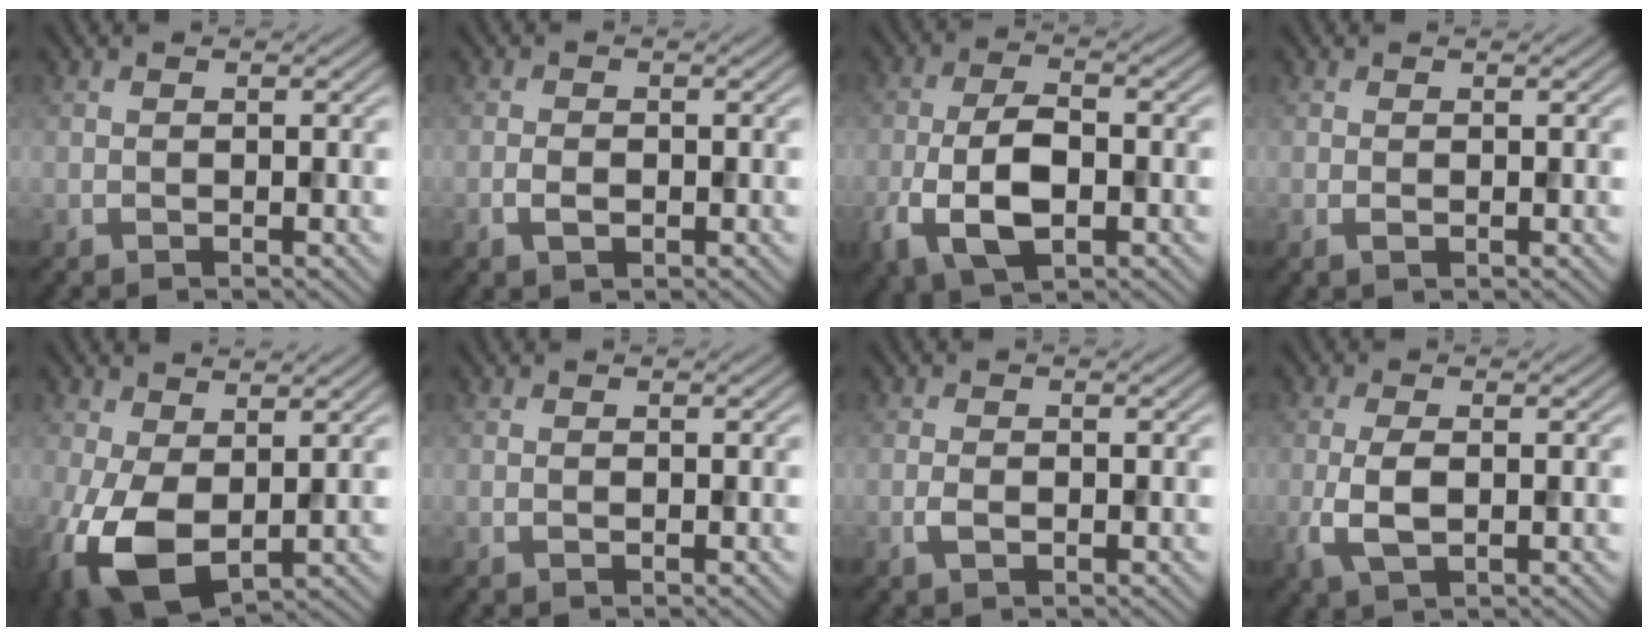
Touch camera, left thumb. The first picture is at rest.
{"total": 1.6, "force": [-0.6, 1.0, 1.2], "torque": [-0.025, -0.002, -0.011]}
{"total": 8.2, "force": [-2.7, 4.2, 6.5], "torque": [-0.145, -0.009, -0.058]}
{"total": 0.6, "force": [0.0, 0.3, 0.6], "torque": [-0.014, -0.002, 0.000]}
{"total": 8.9, "force": [-1.0, 5.3, 7.0], "torque": [-0.182, -0.012, -0.023]}
{"total": 0.0}
{"total": 1.4, "force": [-0.5, 0.7, 1.1], "torque": [-0.022, 0.000, -0.010]}
{"total": 4.1, "force": [-0.6, 1.9, 3.7], "torque": [-0.089, -0.005, -0.013]}